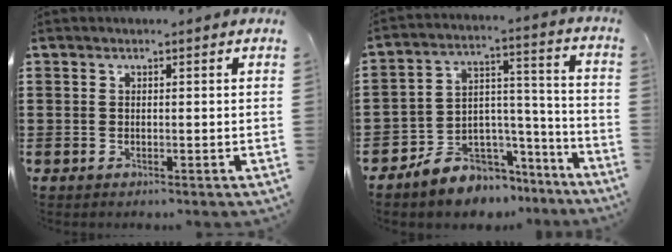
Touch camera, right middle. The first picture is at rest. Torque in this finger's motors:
{"motor_torque": [0.98, -0.15, 0.02, 0.01]}